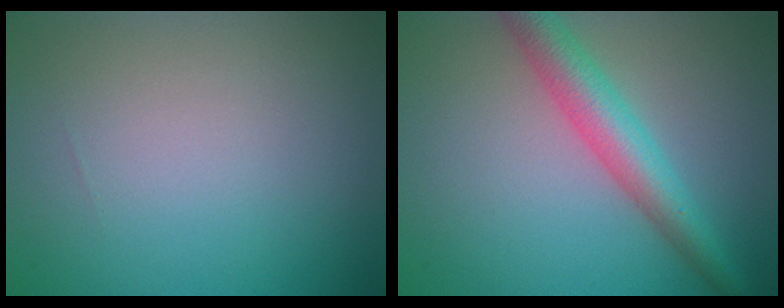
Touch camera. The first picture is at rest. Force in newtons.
{"total": 4.6, "press": 4.6, "slide": 0.1}